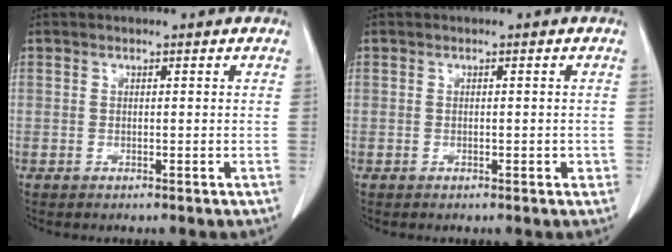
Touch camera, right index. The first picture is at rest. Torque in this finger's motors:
{"motor_torque": [-0.12, 0.16, 0.00, 0.01]}